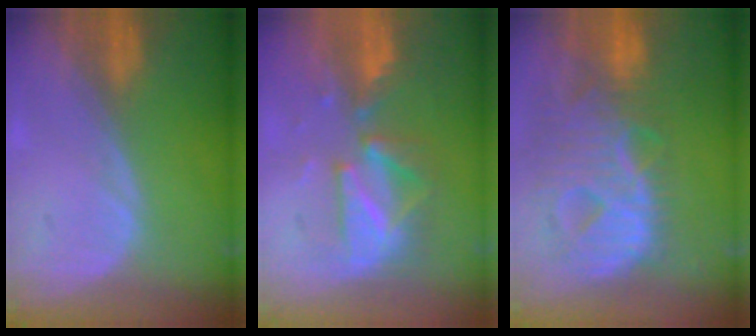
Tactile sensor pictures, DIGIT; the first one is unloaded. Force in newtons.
{"total": 8.0, "press": 8.0, "slide": 0.6}
{"total": 13.0, "press": 10.9, "slide": 7.0}